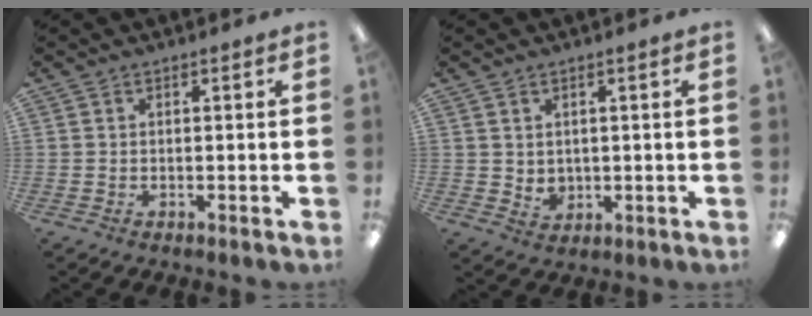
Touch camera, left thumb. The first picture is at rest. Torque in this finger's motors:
{"motor_torque": [-0.16, 0.16, -0.11, 0.00, 0.00]}